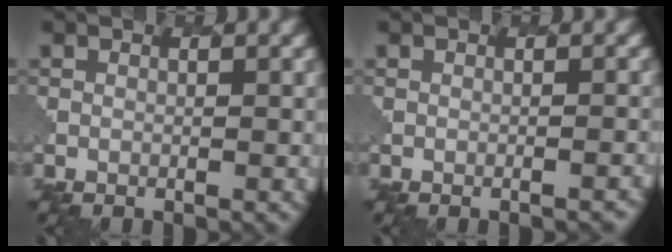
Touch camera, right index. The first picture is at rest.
{"total": 1.4, "force": [-1.1, 0.5, 0.7], "torque": [0.009, 0.005, -0.009]}